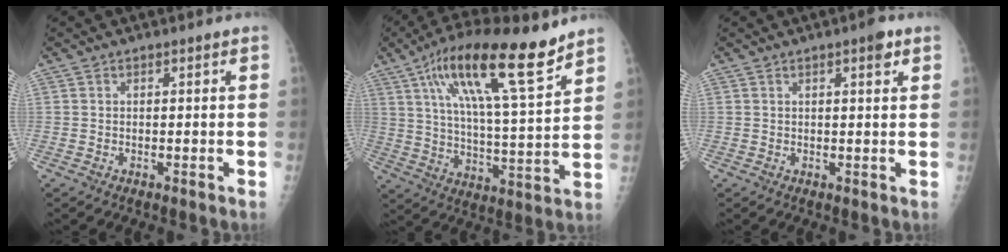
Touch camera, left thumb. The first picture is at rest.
{"total": 20.2, "force": [12.4, 4.4, 15.4], "torque": [-0.244, -0.041, 0.212]}
{"total": 2.8, "force": [1.6, 0.7, 2.2], "torque": [-0.025, -0.005, 0.018]}